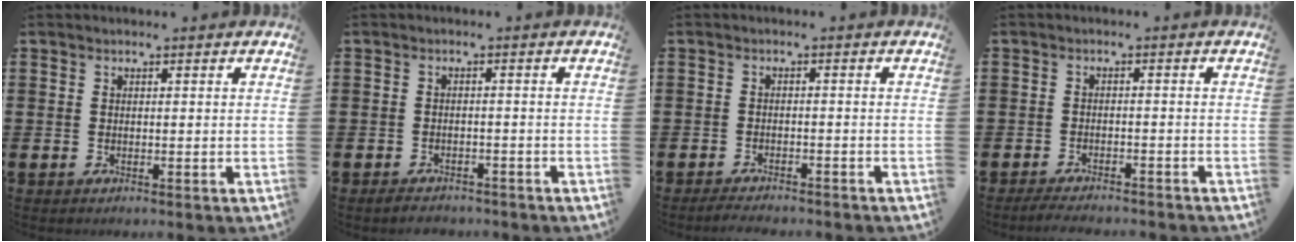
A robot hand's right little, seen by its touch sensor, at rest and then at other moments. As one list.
[{"total": 1.5, "force": [-1.5, 0.4, 0.1], "torque": [-0.008, 0.003, -0.033]}, {"total": 1.6, "force": [-1.6, 0.0, 0.2], "torque": [-0.006, 0.002, -0.032]}, {"total": 2.0, "force": [-1.9, 0.0, 0.4], "torque": [-0.009, 0.004, -0.038]}]